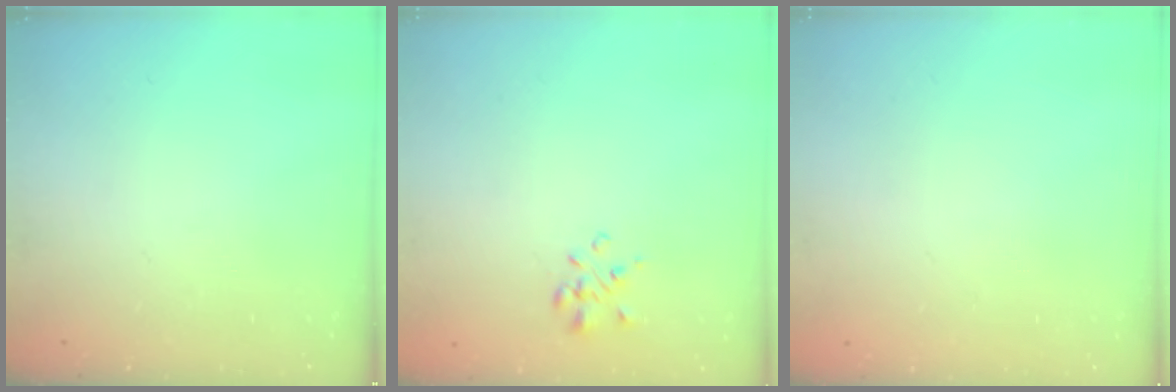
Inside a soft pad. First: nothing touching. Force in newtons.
{"total": 1.3, "press": 1.2, "slide": 0.7}
{"total": 1.8, "press": 1.8, "slide": 0.2}